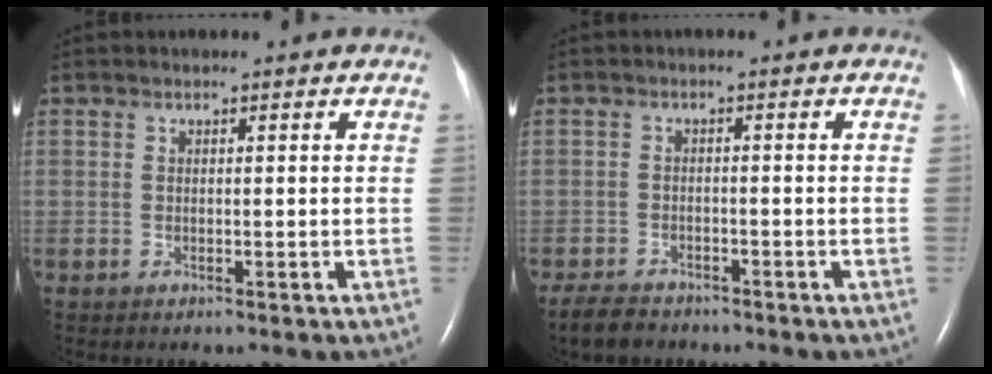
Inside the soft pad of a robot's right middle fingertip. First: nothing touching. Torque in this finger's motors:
{"motor_torque": [0.00, -0.03, 0.00, 0.01]}